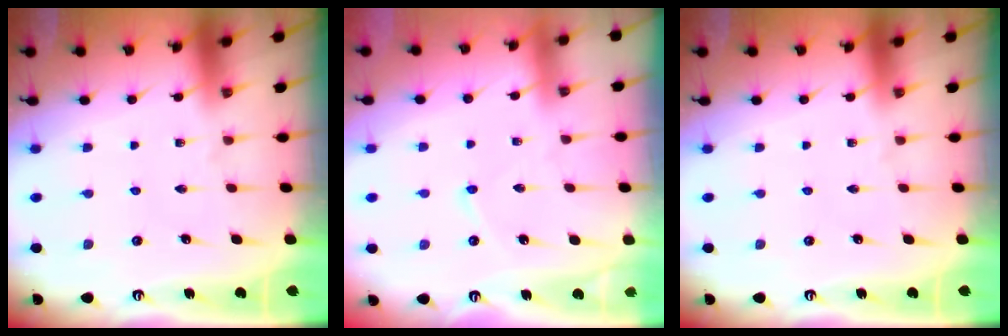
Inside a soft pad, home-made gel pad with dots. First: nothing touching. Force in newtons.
{"total": 2.9, "press": 2.9, "slide": 0.2}
{"total": 0.0}